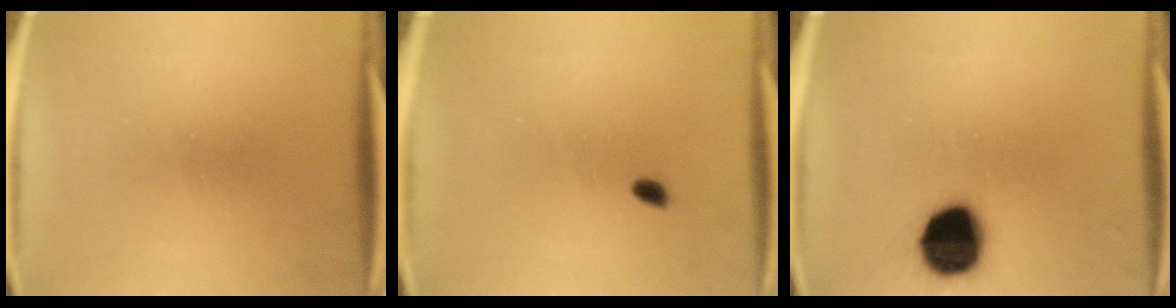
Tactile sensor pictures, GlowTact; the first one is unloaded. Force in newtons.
{"total": 1.3}
{"total": 15.2}